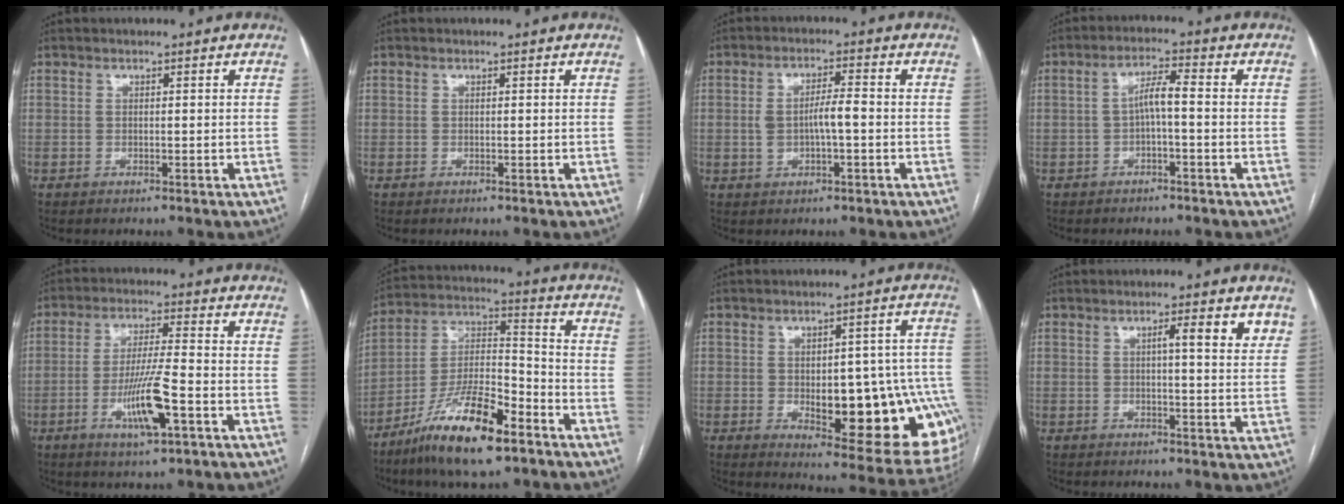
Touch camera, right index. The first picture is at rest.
{"total": 0.0}
{"total": 4.7, "force": [-0.4, 1.3, 4.5], "torque": [-0.091, 0.012, -0.003]}
{"total": 4.0, "force": [-0.6, 0.6, 3.9], "torque": [-0.070, 0.016, -0.007]}
{"total": 9.2, "force": [-3.6, 0.7, 8.4], "torque": [-0.160, -0.008, -0.063]}
{"total": 16.5, "force": [-10.3, 3.6, 12.4], "torque": [-0.242, -0.007, -0.184]}
{"total": 20.6, "force": [-4.8, 7.2, 18.7], "torque": [-0.144, 0.025, -0.038]}
{"total": 4.9, "force": [2.2, 0.5, 4.4], "torque": [-0.056, 0.001, 0.027]}